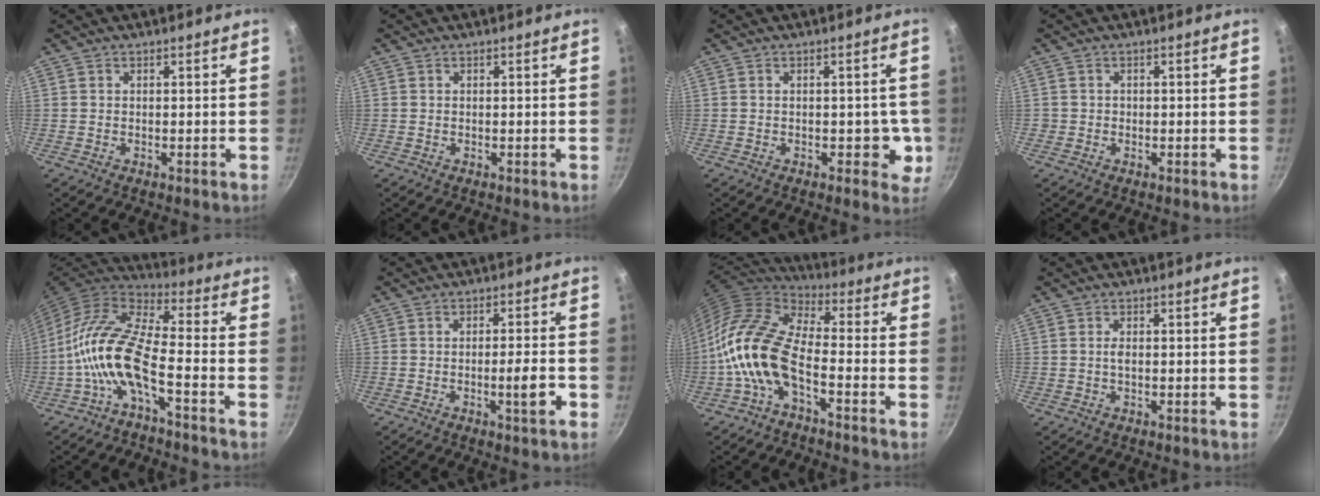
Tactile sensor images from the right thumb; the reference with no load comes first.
{"total": 0.0}
{"total": 4.7, "force": [-0.8, 3.0, 3.5], "torque": [-0.007, 0.002, -0.011]}
{"total": 0.9, "force": [-0.2, 0.8, 0.1], "torque": [0.002, 0.002, -0.003]}
{"total": 13.6, "force": [-4.6, 4.5, 11.9], "torque": [-0.237, 0.049, -0.105]}
{"total": 5.2, "force": [-1.9, 0.8, 4.8], "torque": [-0.064, 0.017, -0.027]}
{"total": 14.0, "force": [-4.7, 6.6, 11.4], "torque": [-0.218, 0.042, -0.111]}
{"total": 1.2, "force": [0.0, 0.6, 1.1], "torque": [-0.020, 0.002, -0.002]}